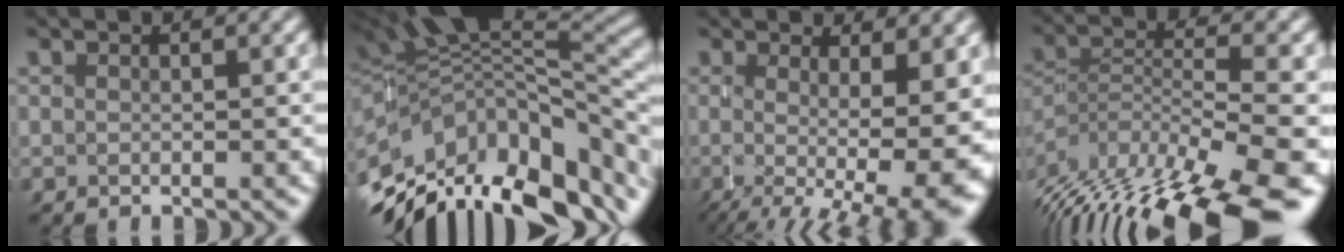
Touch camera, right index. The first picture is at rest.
{"total": 16.6, "force": [-3.8, 10.8, 12.1], "torque": [-0.188, -0.011, -0.061]}
{"total": 9.9, "force": [-1.4, 3.4, 9.2], "torque": [-0.118, -0.027, -0.004]}
{"total": 9.5, "force": [-4.0, 3.7, 7.8], "torque": [-0.137, -0.023, -0.051]}